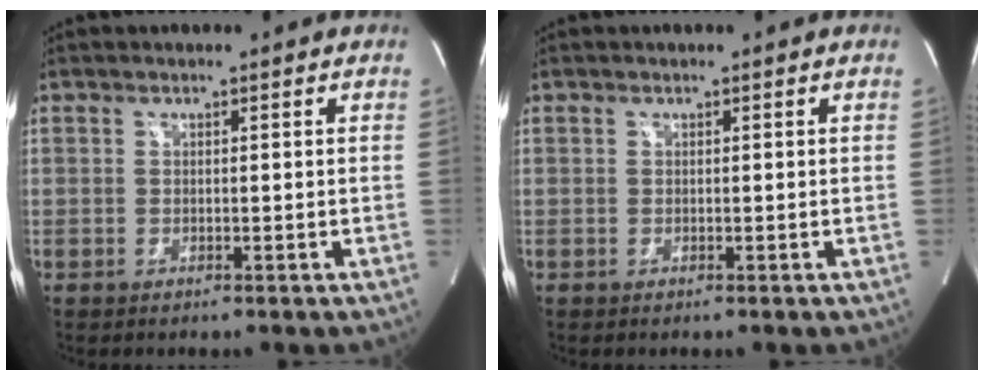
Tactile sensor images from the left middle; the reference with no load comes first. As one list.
[{"total": 0.0}]